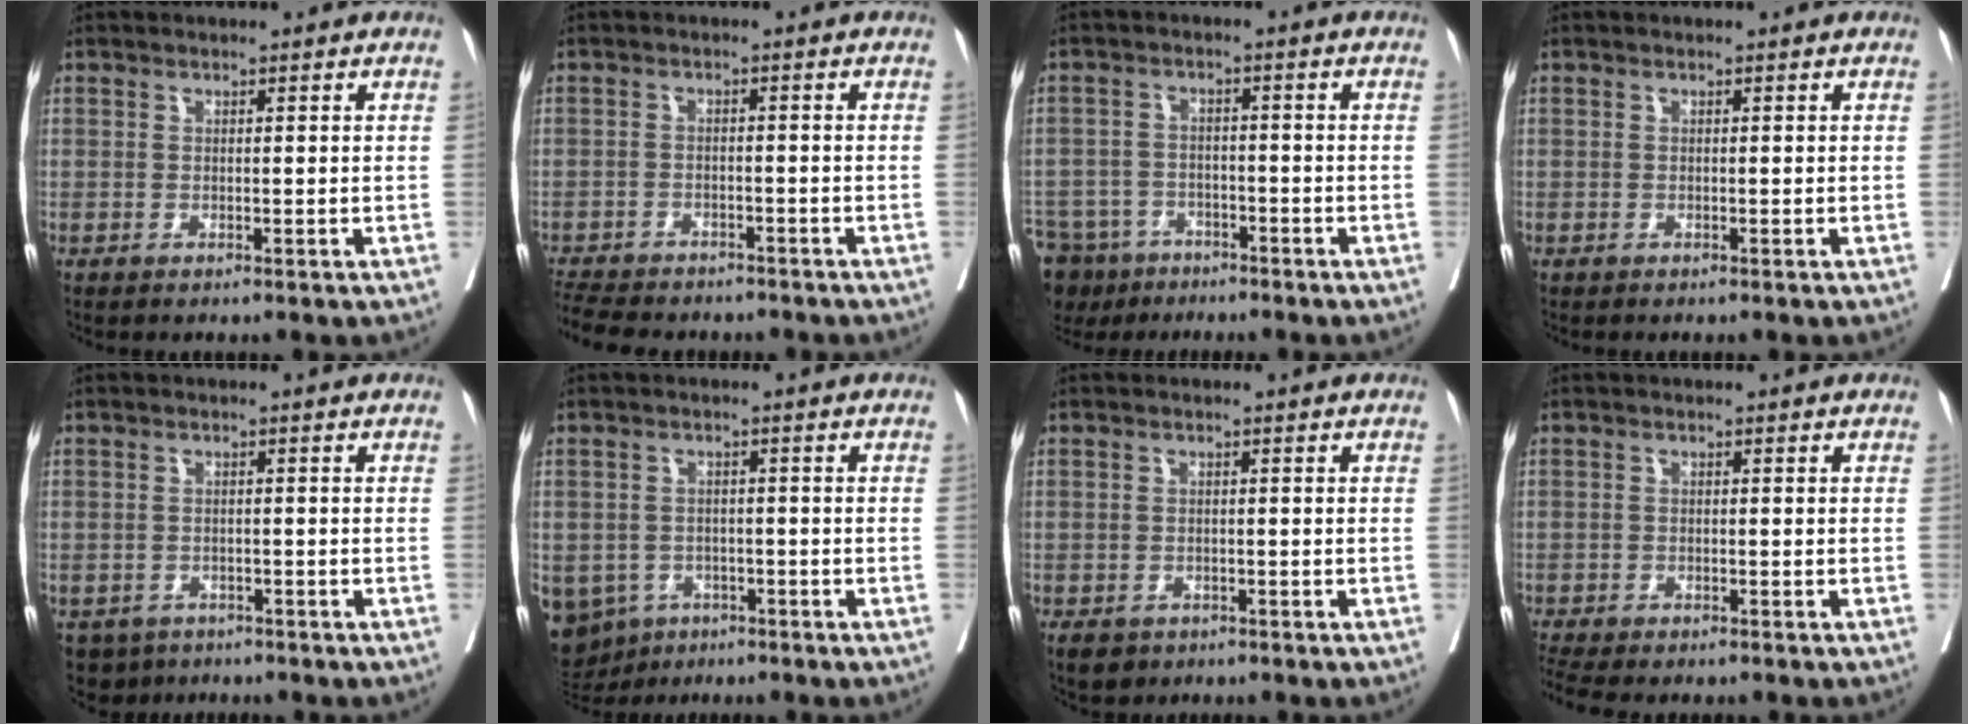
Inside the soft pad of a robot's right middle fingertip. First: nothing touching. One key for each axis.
{"total": 11.7, "fx": -10.1, "fy": 3.8, "fz": 4.6, "tx": -0.101, "ty": -0.008, "tz": -0.141}
{"total": 11.0, "fx": -8.3, "fy": 6.7, "fz": 2.6, "tx": -0.071, "ty": -0.006, "tz": -0.126}
{"total": 0.0}
{"total": 4.1, "fx": -2.9, "fy": 2.9, "fz": 0.3, "tx": -0.001, "ty": 0.002, "tz": -0.042}
{"total": 11.0, "fx": -5.8, "fy": 8.9, "fz": 3.0, "tx": -0.093, "ty": -0.001, "tz": -0.074}
{"total": 4.1, "fx": -2.8, "fy": 2.9, "fz": 1.0, "tx": -0.012, "ty": 0.000, "tz": -0.039}
{"total": 7.0, "fx": -5.9, "fy": 1.9, "fz": 3.2, "tx": -0.055, "ty": -0.003, "tz": -0.090}